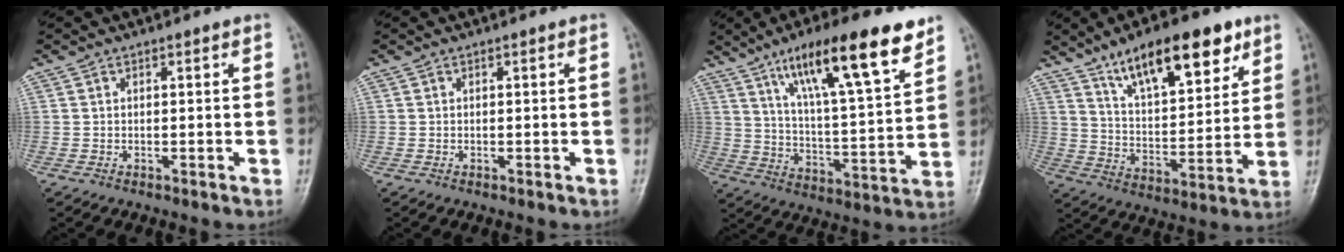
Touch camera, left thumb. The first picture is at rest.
{"total": 0.0}
{"total": 19.7, "force": [12.0, 4.3, 15.0], "torque": [-0.221, -0.044, 0.203]}
{"total": 17.8, "force": [10.9, 6.8, 12.3], "torque": [-0.157, -0.046, 0.185]}